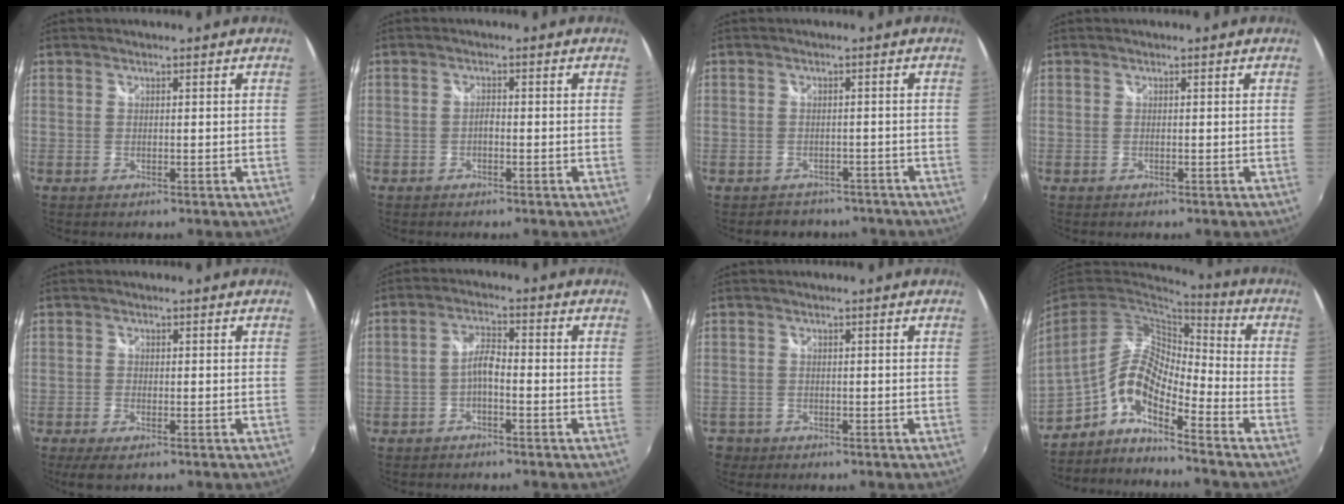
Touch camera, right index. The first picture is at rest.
{"total": 1.1, "force": [-0.7, 0.5, 0.7], "torque": [-0.015, 0.002, -0.013]}
{"total": 5.6, "force": [-4.2, 3.7, 0.6], "torque": [-0.006, 0.022, -0.056]}
{"total": 0.0}
{"total": 3.4, "force": [-2.1, 1.4, 2.2], "torque": [-0.053, -0.010, -0.039]}
{"total": 3.4, "force": [-1.7, 1.0, 2.7], "torque": [-0.057, 0.010, -0.034]}
{"total": 2.7, "force": [-1.3, 2.4, 0.3], "torque": [-0.010, 0.005, -0.020]}
{"total": 10.6, "force": [-5.5, 3.2, 8.5], "torque": [-0.158, 0.002, -0.113]}